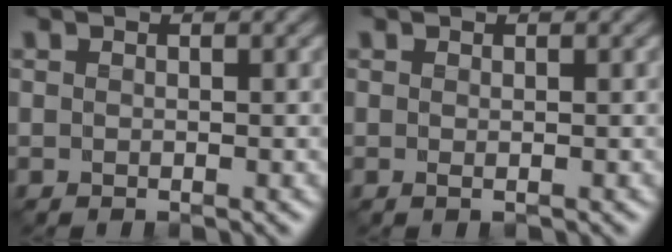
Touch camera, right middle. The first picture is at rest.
{"total": 0.0}